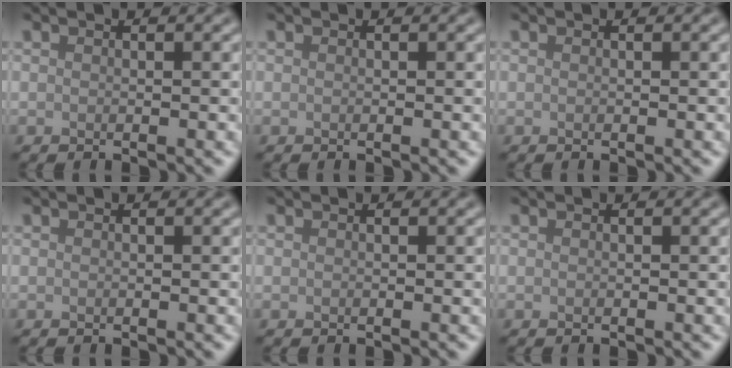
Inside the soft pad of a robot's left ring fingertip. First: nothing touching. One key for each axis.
{"total": 0.0}
{"total": 0.0}
{"total": 0.0}
{"total": 0.0}
{"total": 0.0}